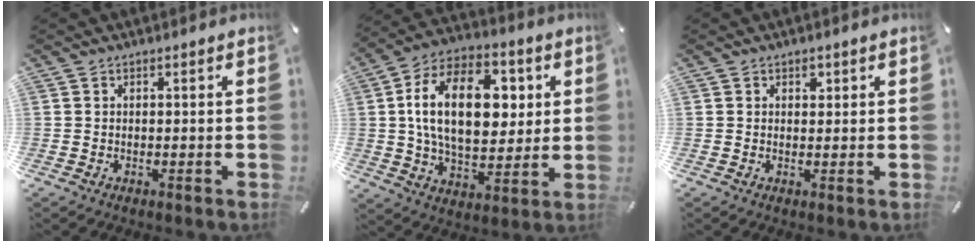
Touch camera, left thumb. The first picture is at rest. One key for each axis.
{"total": 20.9, "fx": 4.0, "fy": 12.6, "fz": 16.2, "tx": -0.287, "ty": 0.011, "tz": 0.062}
{"total": 1.4, "fx": 0.7, "fy": 1.1, "fz": 0.7, "tx": 0.001, "ty": -0.003, "tz": 0.008}